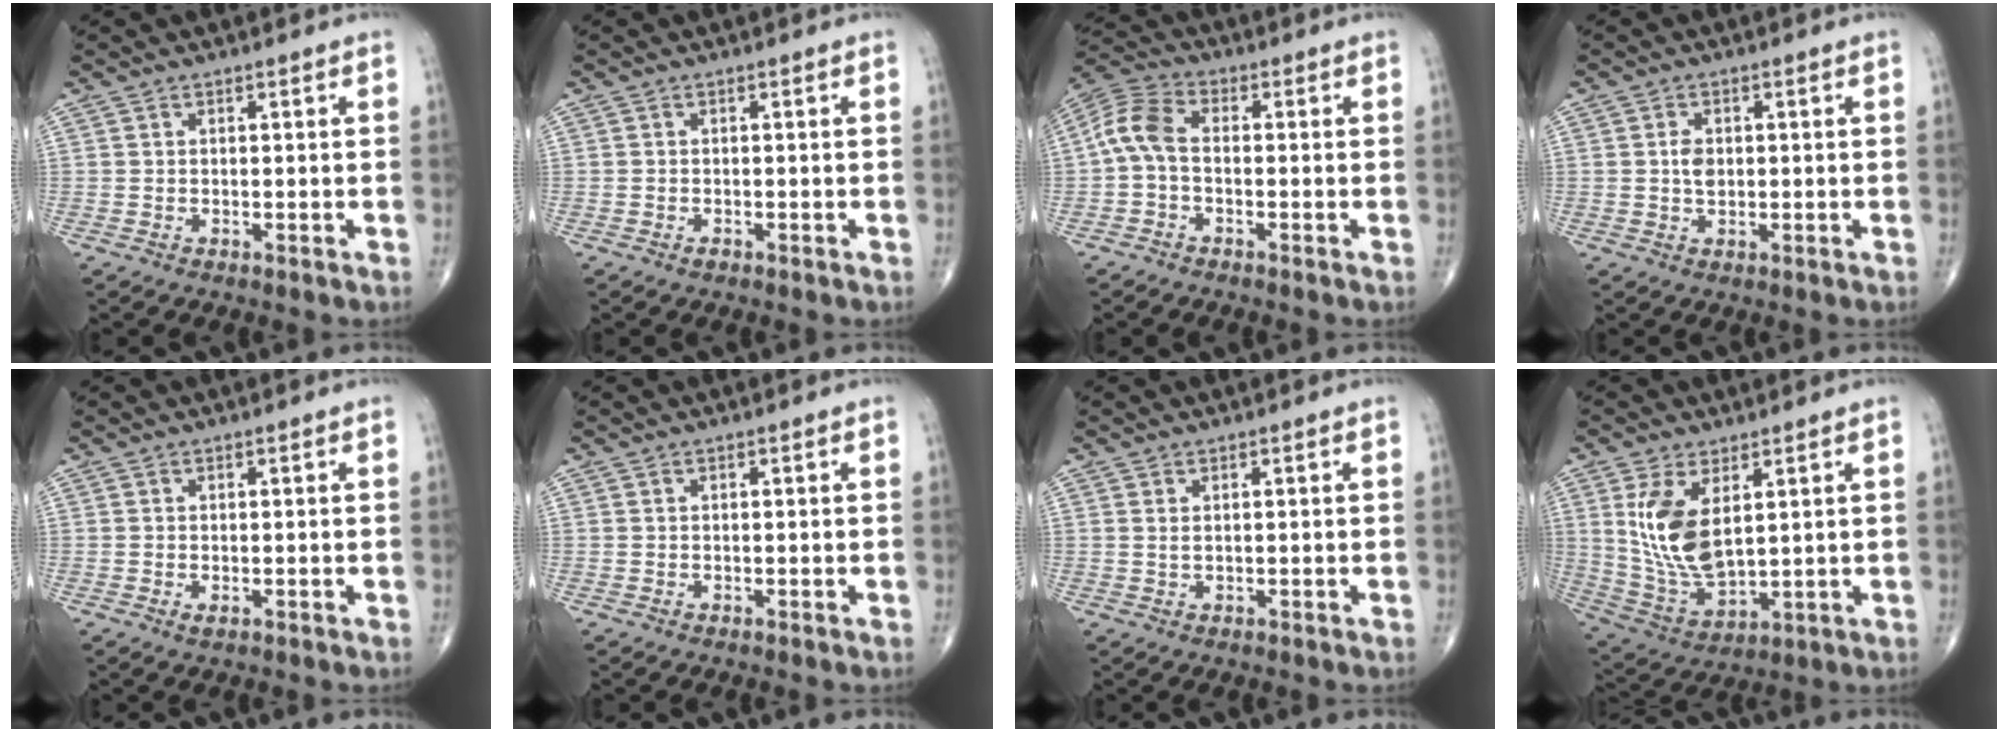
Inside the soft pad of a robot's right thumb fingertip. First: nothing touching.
{"total": 0.6, "force": [-0.4, 0.3, 0.3], "torque": [-0.004, 0.001, -0.008]}
{"total": 7.1, "force": [-0.8, 4.1, 5.7], "torque": [-0.120, 0.023, -0.030]}
{"total": 2.9, "force": [0.2, 2.0, 2.1], "torque": [-0.032, 0.000, 0.004]}
{"total": 0.8, "force": [-0.2, 0.4, 0.7], "torque": [-0.013, -0.003, -0.003]}
{"total": 0.0}
{"total": 0.9, "force": [0.4, 0.4, 0.7], "torque": [-0.015, 0.000, 0.010]}
{"total": 12.6, "force": [3.5, 6.3, 10.3], "torque": [-0.196, -0.021, 0.087]}